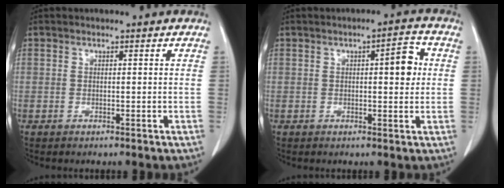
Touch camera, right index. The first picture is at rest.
{"total": 4.7, "force": [0.7, 1.3, 4.4], "torque": [-0.059, 0.006, 0.007]}